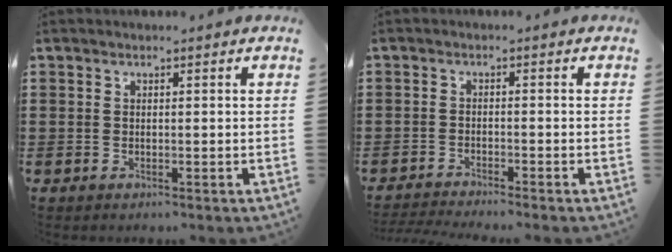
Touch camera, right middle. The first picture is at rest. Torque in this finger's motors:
{"motor_torque": [0.65, -0.17, 0.09, 0.06]}